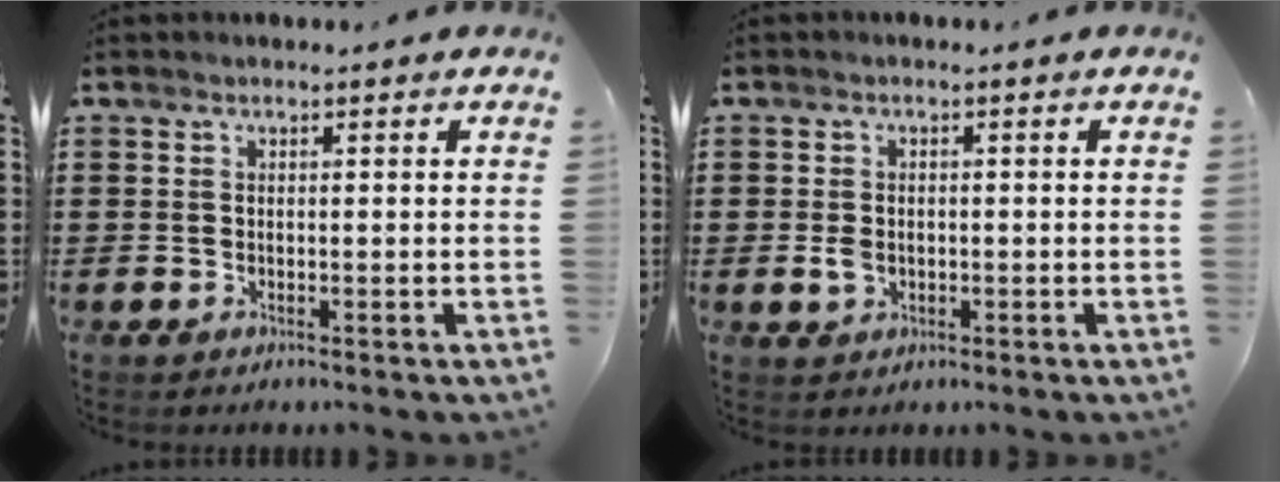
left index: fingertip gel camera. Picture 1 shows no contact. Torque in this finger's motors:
{"motor_torque": [0.05, -0.01, 0.20, 0.05]}